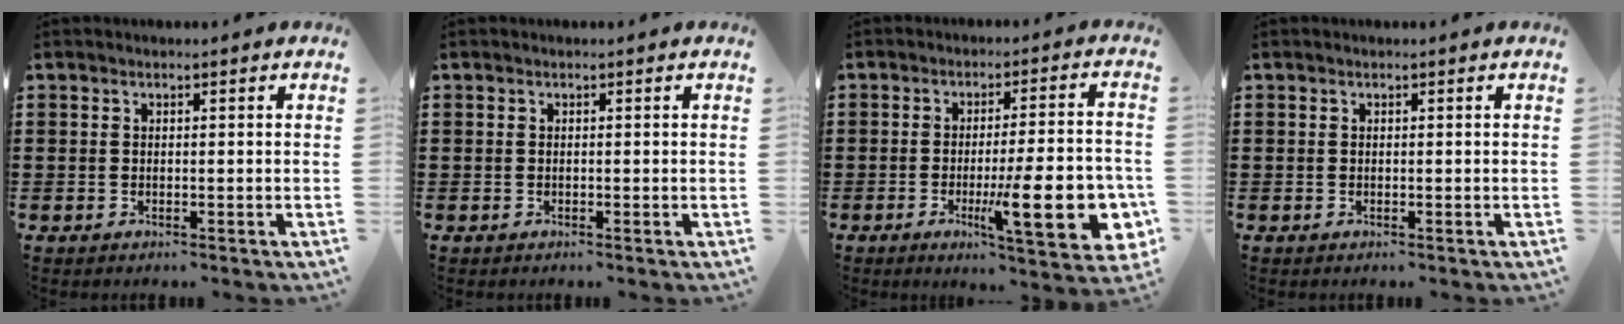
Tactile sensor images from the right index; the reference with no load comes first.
{"total": 0.0}
{"total": 14.8, "force": [-4.2, 3.0, 13.8], "torque": [-0.212, -0.008, -0.060]}
{"total": 0.0}